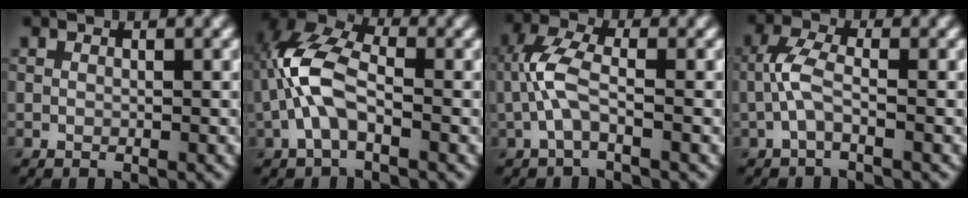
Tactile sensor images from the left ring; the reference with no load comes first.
{"total": 5.7, "force": [-1.2, 2.7, 4.9], "torque": [-0.118, 0.018, -0.032]}
{"total": 3.5, "force": [-0.9, 1.2, 3.2], "torque": [-0.078, 0.012, -0.027]}
{"total": 2.6, "force": [-0.9, 0.8, 2.4], "torque": [-0.058, 0.010, -0.023]}